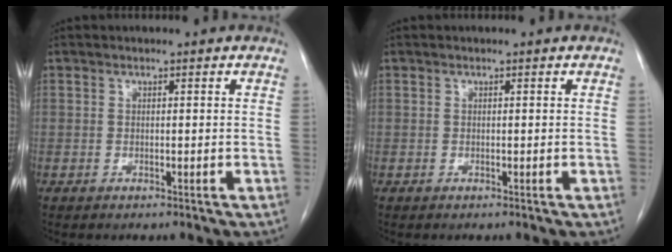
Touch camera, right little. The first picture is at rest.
{"total": 0.0}